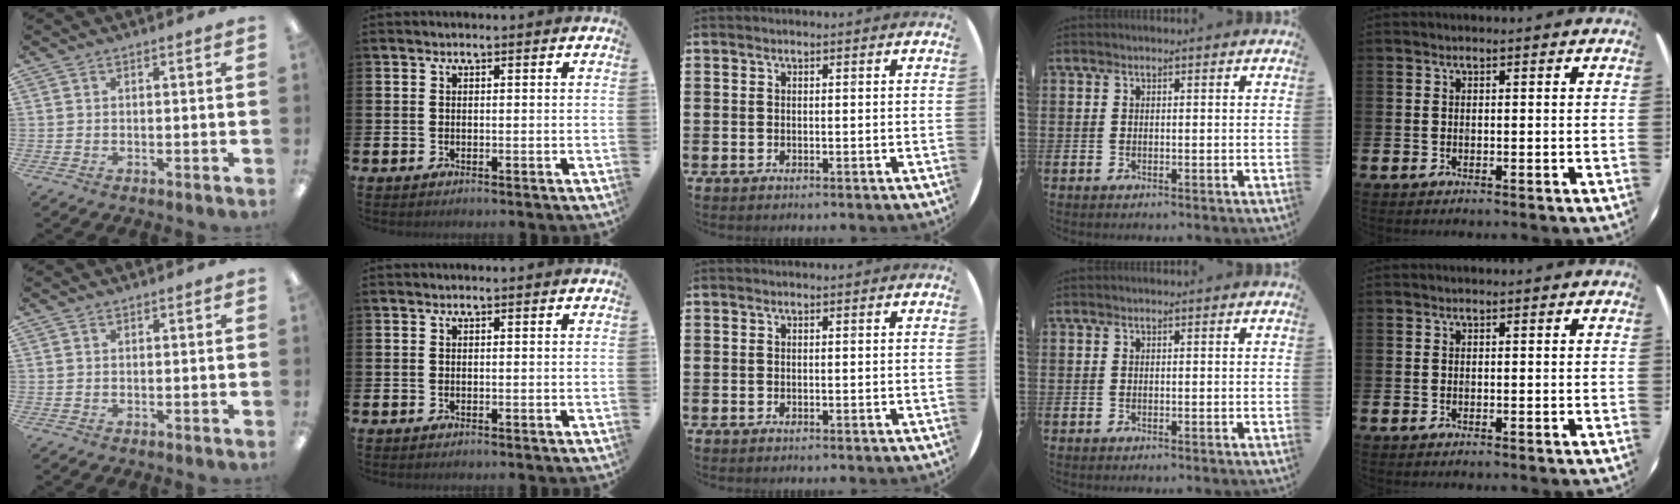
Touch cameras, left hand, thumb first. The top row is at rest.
{}